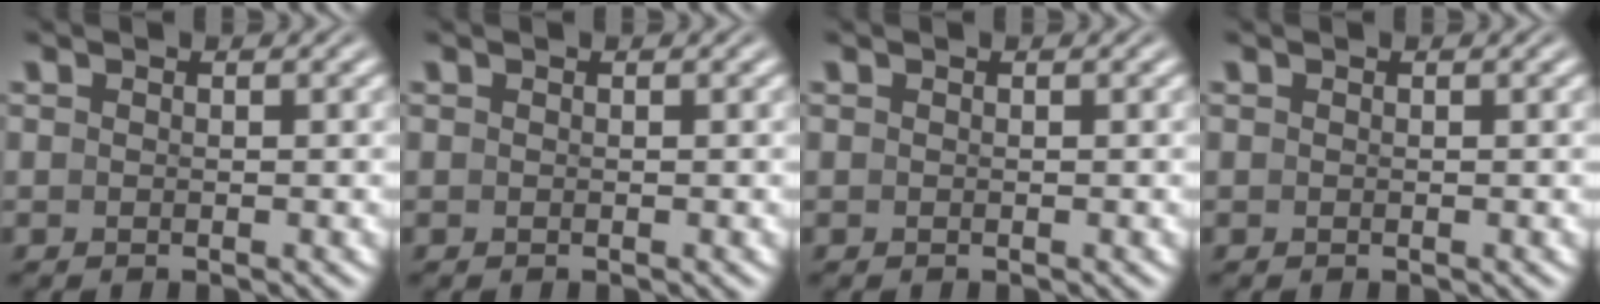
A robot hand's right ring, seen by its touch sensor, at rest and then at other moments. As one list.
[{"total": 0.0}, {"total": 0.0}, {"total": 0.0}]